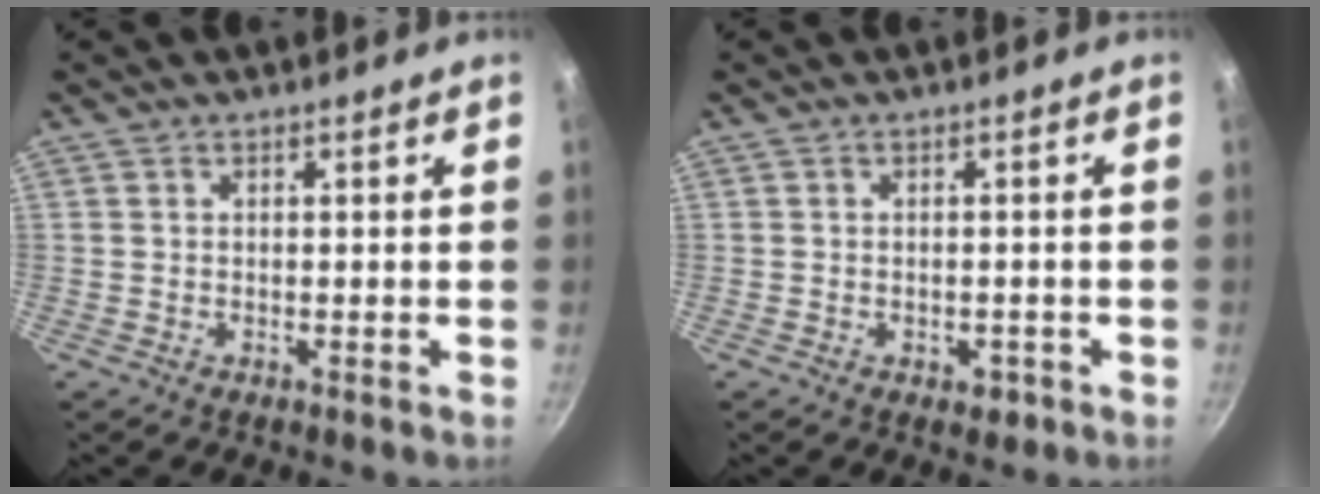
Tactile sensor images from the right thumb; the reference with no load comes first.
{"total": 2.6, "force": [-1.2, 1.6, 1.7], "torque": [-0.016, 0.007, -0.010]}